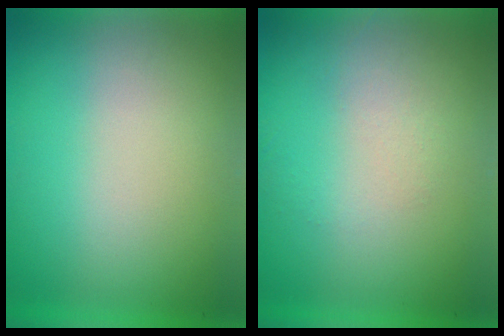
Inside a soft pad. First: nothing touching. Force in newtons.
{"total": 1.2}